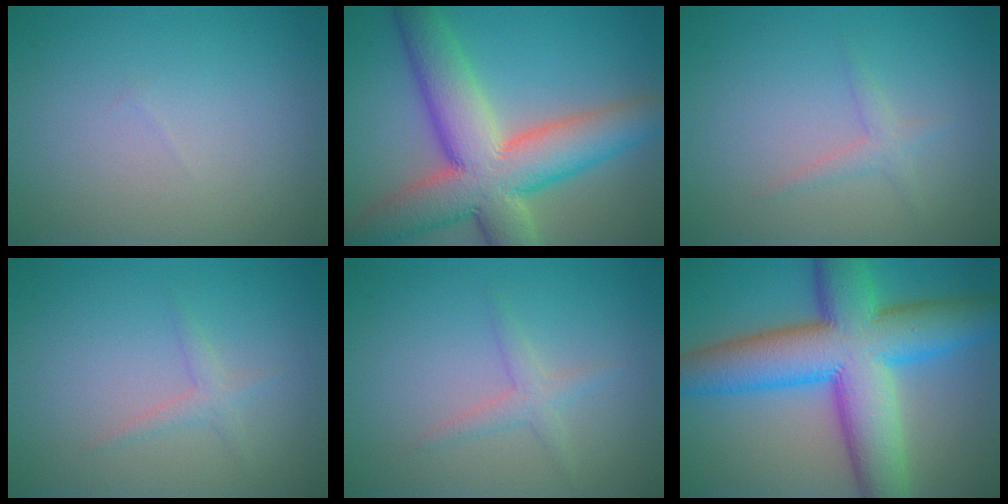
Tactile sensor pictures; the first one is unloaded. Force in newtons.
{"total": 11.8, "press": 11.8, "slide": 0.9}
{"total": 1.3, "press": 1.3, "slide": 0.1}
{"total": 1.3, "press": 1.3, "slide": 0.1}
{"total": 1.6, "press": 1.6, "slide": 0.1}
{"total": 13.9, "press": 13.9, "slide": 0.2}